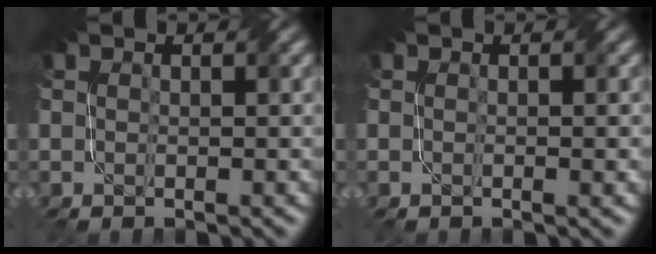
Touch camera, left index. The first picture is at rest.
{"total": 0.7, "force": [-0.1, 0.0, 0.7], "torque": [-0.011, -0.003, -0.005]}